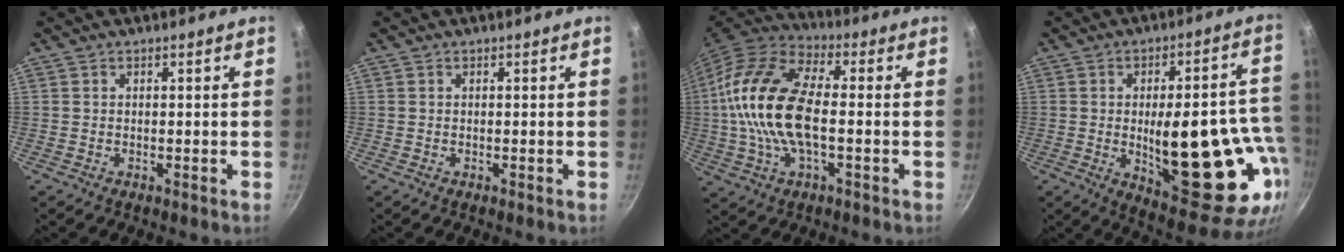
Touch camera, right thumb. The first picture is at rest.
{"total": 0.0}
{"total": 18.7, "force": [-0.4, 9.0, 16.4], "torque": [-0.315, 0.031, -0.024]}
{"total": 26.8, "force": [-5.0, 10.4, 24.2], "torque": [-0.287, 0.006, -0.048]}